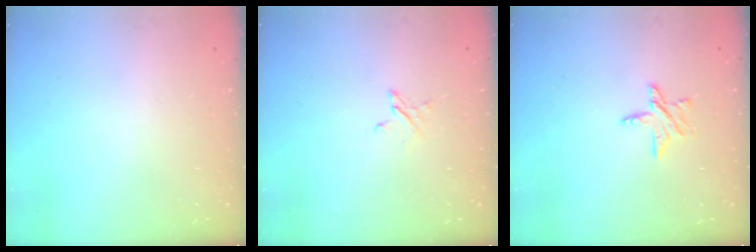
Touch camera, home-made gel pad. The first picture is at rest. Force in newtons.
{"total": 2.5, "press": 2.4, "slide": 0.2}
{"total": 6.6, "press": 6.6, "slide": 0.3}